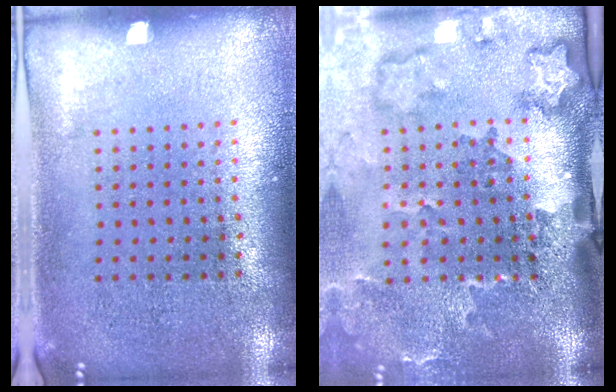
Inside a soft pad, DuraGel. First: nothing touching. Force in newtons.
{"total": 3.5, "press": 2.4, "slide": 2.6}